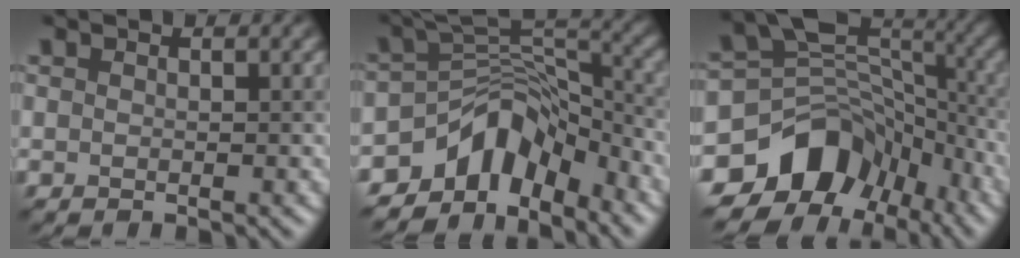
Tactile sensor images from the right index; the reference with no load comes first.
{"total": 8.2, "force": [-5.7, 4.4, 4.0], "torque": [-0.033, 0.002, -0.106]}
{"total": 11.0, "force": [-5.5, 8.0, 5.2], "torque": [-0.087, 0.006, -0.095]}